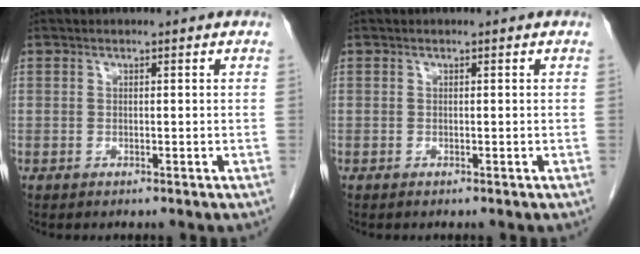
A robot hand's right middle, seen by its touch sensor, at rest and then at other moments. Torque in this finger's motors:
{"motor_torque": [-0.14, 0.24, -0.15, -0.02]}